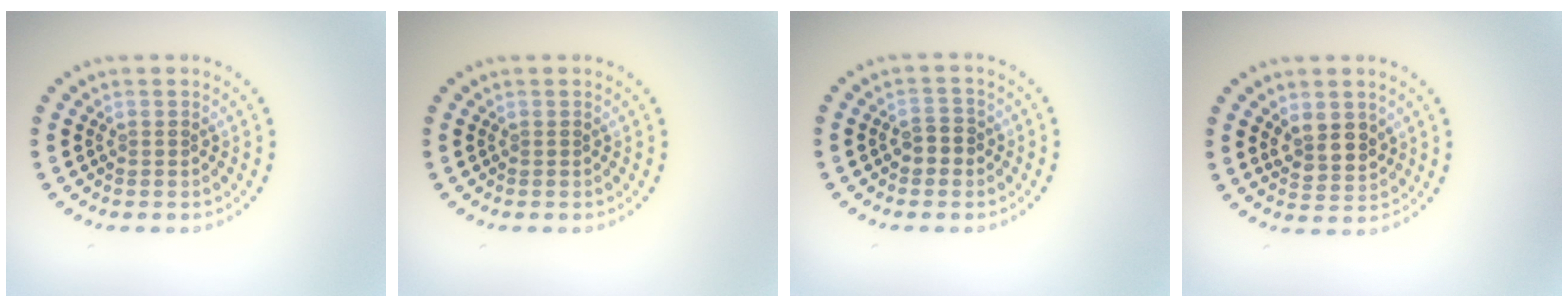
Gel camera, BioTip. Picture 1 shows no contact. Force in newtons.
{"total": 0.0}
{"total": 1.8, "press": 1.8, "slide": 0.5}
{"total": 2.8, "press": 2.6, "slide": 1.2}